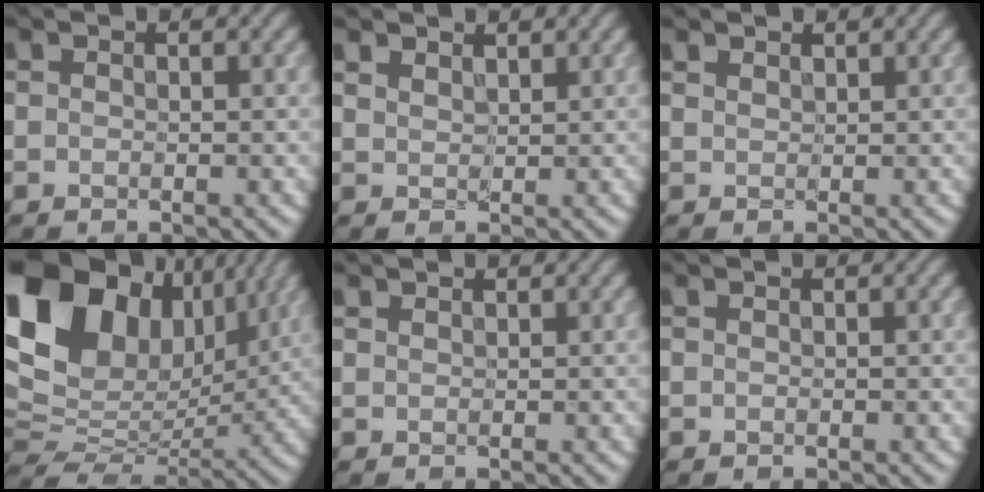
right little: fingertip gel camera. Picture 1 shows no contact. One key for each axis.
{"total": 3.1, "fx": 2.5, "fy": 1.3, "fz": 1.3, "tx": -0.034, "ty": 0.006, "tz": 0.036}
{"total": 2.0, "fx": 1.7, "fy": 0.8, "fz": 0.8, "tx": -0.022, "ty": 0.004, "tz": 0.027}
{"total": 17.3, "fx": 6.1, "fy": 11.8, "fz": 11.1, "tx": -0.237, "ty": 0.034, "tz": 0.125}
{"total": 1.0, "fx": 0.9, "fy": 0.4, "fz": 0.3, "tx": -0.009, "ty": -0.001, "tz": 0.017}
{"total": 0.0}